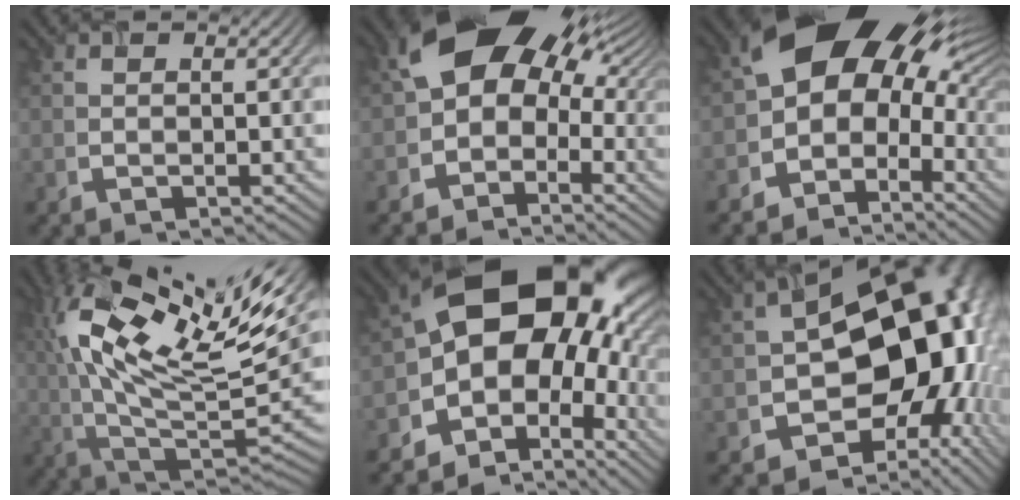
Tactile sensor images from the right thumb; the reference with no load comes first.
{"total": 11.0, "force": [0.1, 8.3, 7.2], "torque": [-0.097, 0.002, -0.013]}
{"total": 11.9, "force": [-1.2, 9.1, 7.6], "torque": [-0.104, -0.011, -0.032]}
{"total": 17.7, "force": [6.9, 6.8, 14.8], "torque": [-0.317, 0.016, 0.127]}
{"total": 16.4, "force": [-1.5, 12.4, 10.6], "torque": [-0.142, -0.012, -0.016]}
{"total": 19.9, "force": [-2.4, 13.1, 14.8], "torque": [-0.160, -0.029, -0.012]}